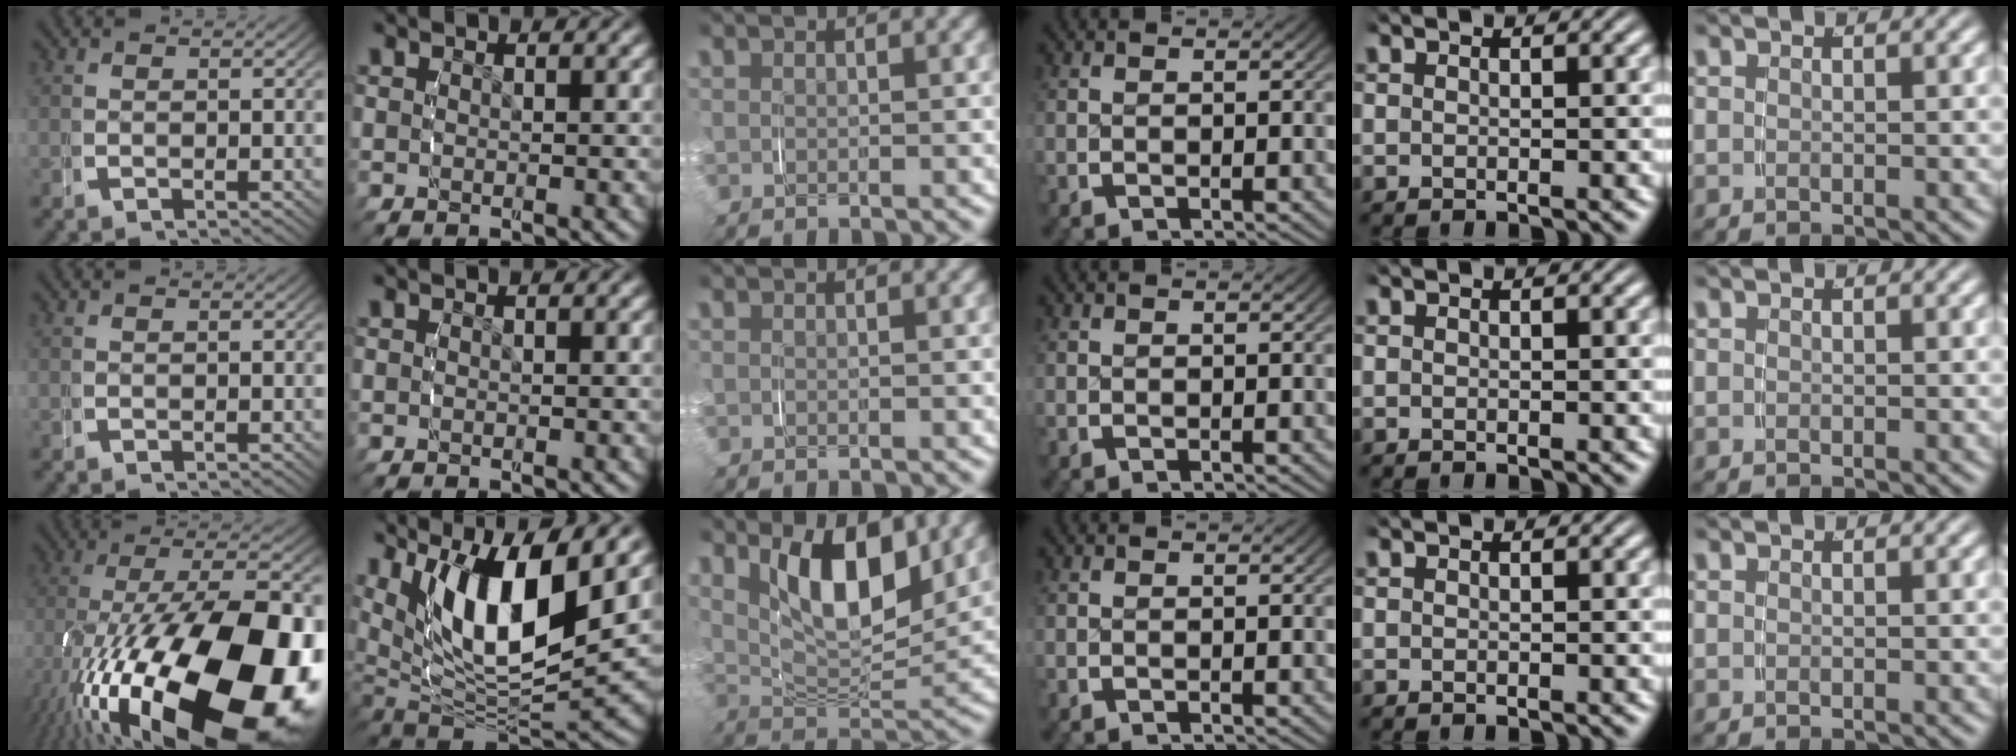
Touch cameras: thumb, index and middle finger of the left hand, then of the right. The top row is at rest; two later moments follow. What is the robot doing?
{"motion": "grasp_and_lifting", "object": "plastic wrap"}